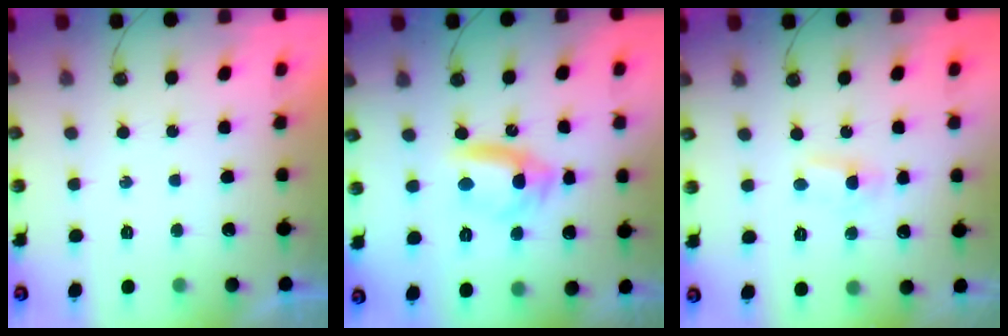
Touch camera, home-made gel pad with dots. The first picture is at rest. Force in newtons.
{"total": 12.7, "press": 11.1, "slide": 6.1}
{"total": 1.5, "press": 1.3, "slide": 0.6}